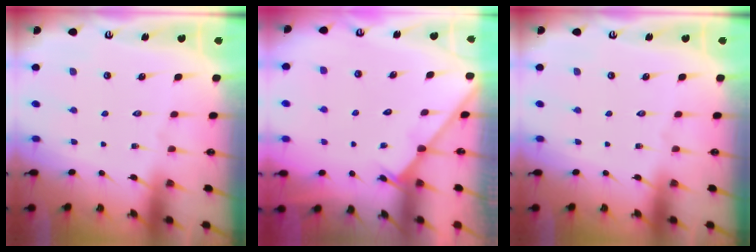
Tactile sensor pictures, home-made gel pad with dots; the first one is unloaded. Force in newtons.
{"total": 2.6, "press": 2.5, "slide": 0.4}
{"total": 0.0}